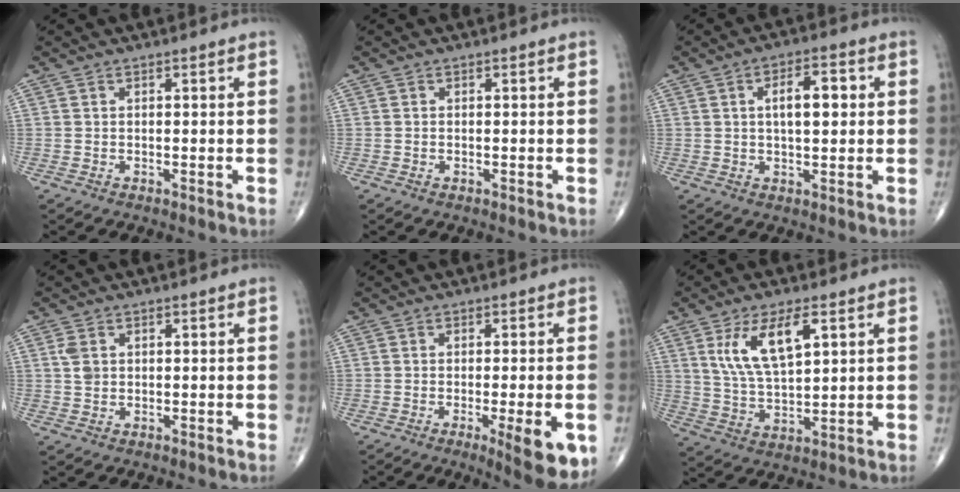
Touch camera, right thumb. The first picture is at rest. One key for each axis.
{"total": 0.0}
{"total": 7.4, "fx": 1.3, "fy": 3.3, "fz": 6.5, "tx": -0.092, "ty": 0.007, "tz": 0.018}
{"total": 2.3, "fx": 0.5, "fy": 1.7, "fz": 1.5, "tx": -0.029, "ty": 0.001, "tz": 0.014}
{"total": 10.1, "fx": -3.6, "fy": 2.2, "fz": 9.1, "tx": -0.114, "ty": -0.012, "tz": -0.044}
{"total": 11.0, "fx": 4.4, "fy": 4.4, "fz": 9.1, "tx": -0.166, "ty": -0.016, "tz": 0.092}